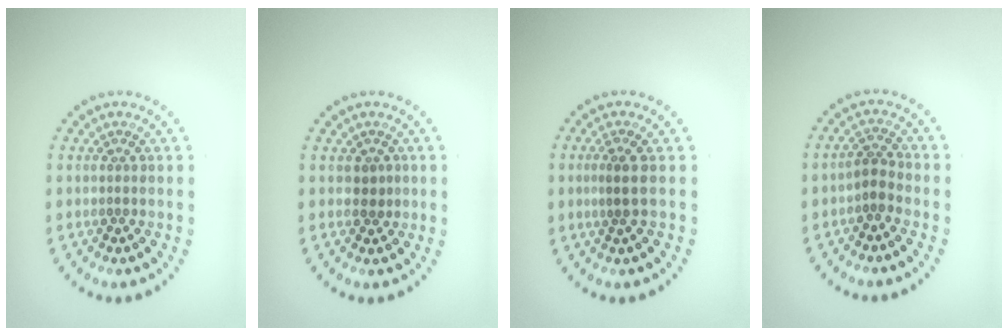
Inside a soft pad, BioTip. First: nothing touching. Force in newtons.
{"total": 1.2, "press": 1.0, "slide": 0.7}
{"total": 1.8, "press": 1.4, "slide": 1.1}
{"total": 1.6, "press": 1.2, "slide": 1.0}